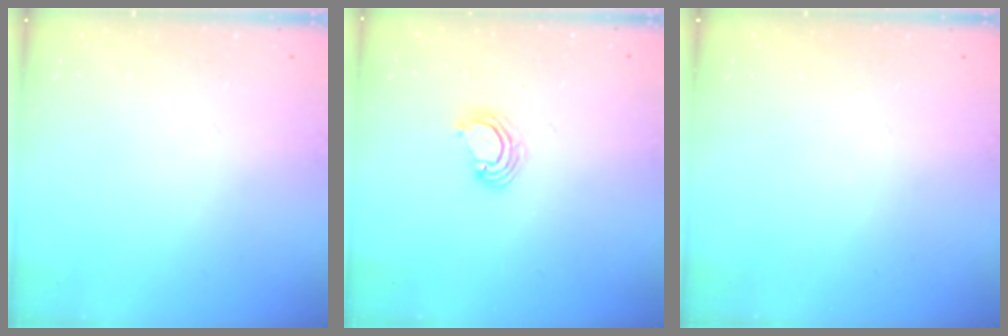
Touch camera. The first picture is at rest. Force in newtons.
{"total": 3.5, "press": 3.5, "slide": 0.2}
{"total": 0.0}